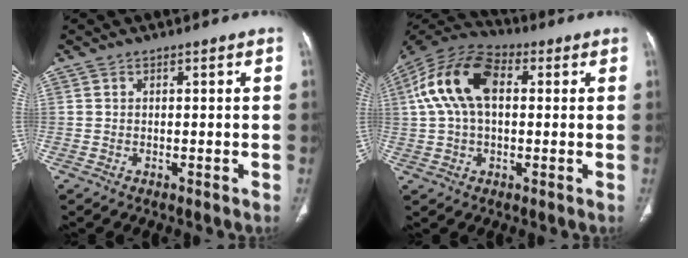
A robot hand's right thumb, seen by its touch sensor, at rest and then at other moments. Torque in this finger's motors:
{"motor_torque": [0.46, 1.10, 0.81, -0.69, 0.17]}